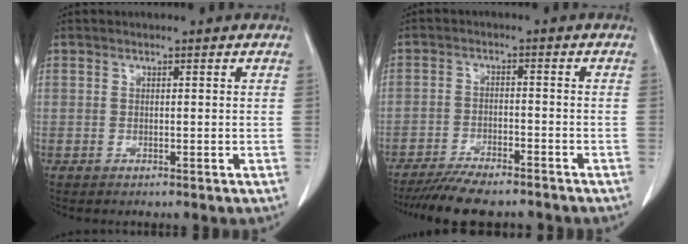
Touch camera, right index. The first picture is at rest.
{"total": 10.4, "force": [-9.2, 1.8, 4.4], "torque": [-0.064, -0.013, -0.142]}